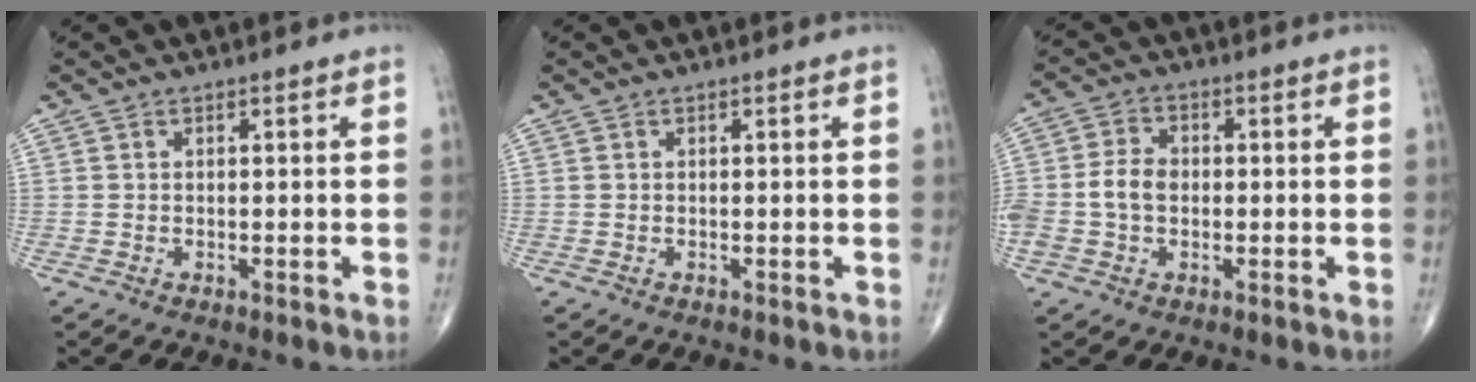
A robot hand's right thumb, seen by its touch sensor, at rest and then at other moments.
{"total": 0.0}
{"total": 6.0, "force": [-0.7, 4.4, 4.0], "torque": [-0.084, 0.018, -0.015]}